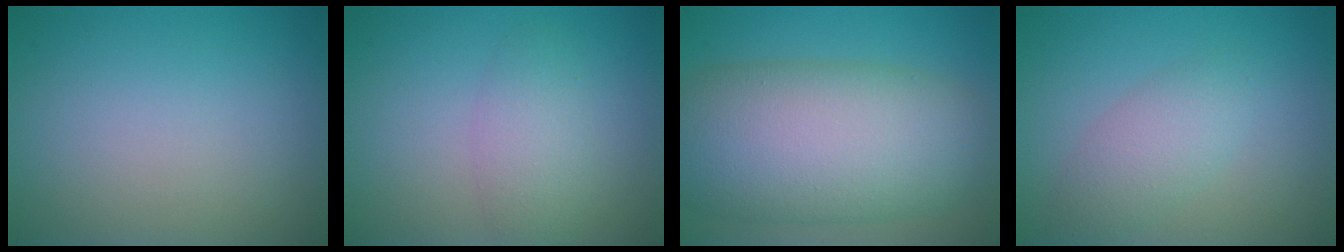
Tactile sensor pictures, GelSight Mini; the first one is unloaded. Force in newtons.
{"total": 2.7, "press": 2.7, "slide": 0.1}
{"total": 12.2, "press": 12.2, "slide": 0.4}
{"total": 2.9, "press": 2.8, "slide": 0.3}